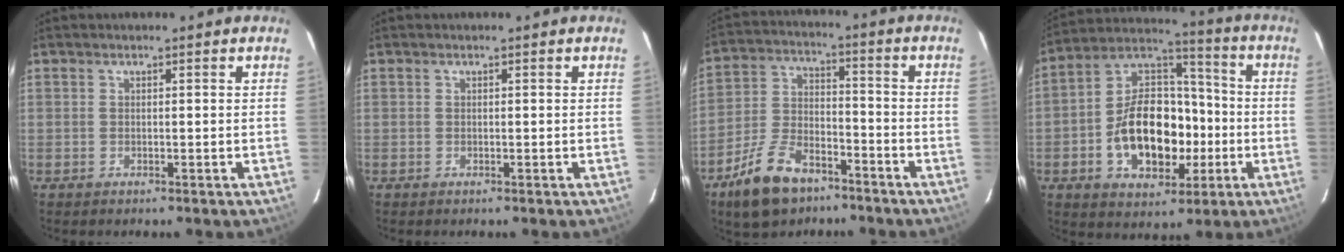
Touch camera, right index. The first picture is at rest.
{"total": 0.0}
{"total": 13.6, "force": [-9.1, 6.8, 7.4], "torque": [-0.165, 0.005, -0.157]}
{"total": 18.1, "force": [-4.2, 11.5, 13.3], "torque": [-0.248, 0.034, -0.057]}